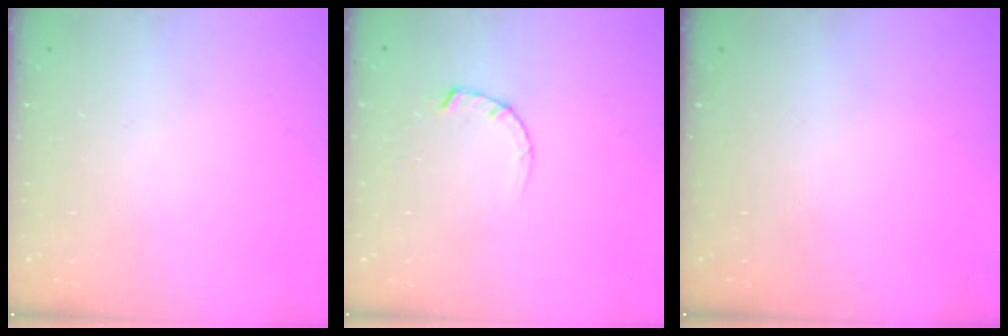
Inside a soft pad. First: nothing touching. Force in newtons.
{"total": 2.4, "press": 2.4, "slide": 0.3}
{"total": 0.0}